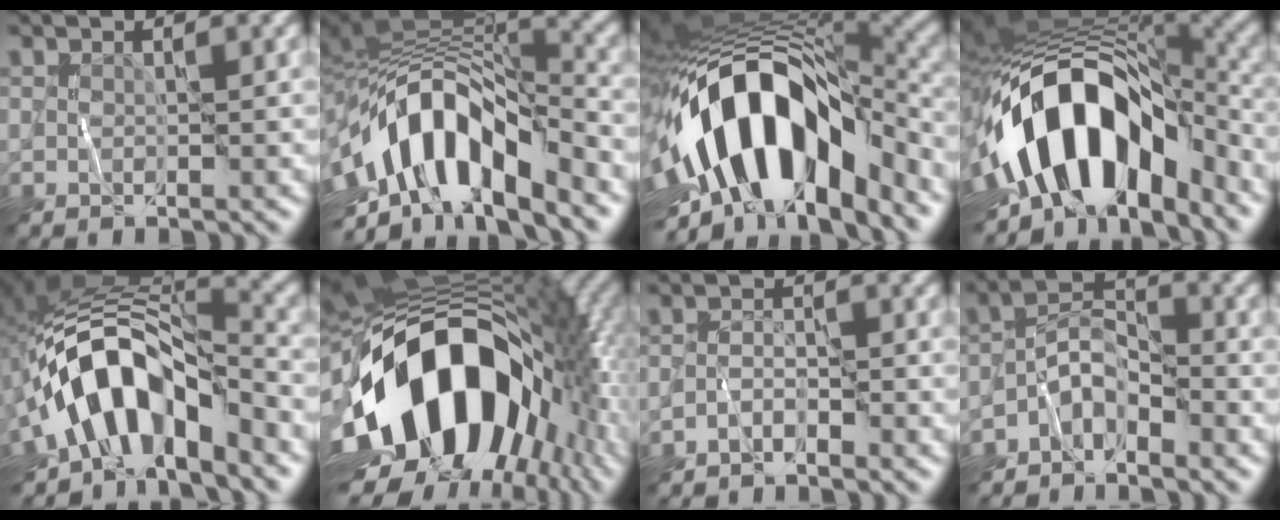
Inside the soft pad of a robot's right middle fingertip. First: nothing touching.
{"total": 12.5, "force": [-4.4, 6.2, 9.9], "torque": [-0.160, 0.005, -0.081]}
{"total": 15.9, "force": [-4.1, 8.4, 12.9], "torque": [-0.212, 0.011, -0.073]}
{"total": 14.4, "force": [-4.8, 8.2, 10.9], "torque": [-0.177, 0.012, -0.086]}
{"total": 11.3, "force": [-5.3, 5.7, 8.2], "torque": [-0.123, 0.013, -0.098]}
{"total": 18.7, "force": [-3.6, 11.7, 14.1], "torque": [-0.260, -0.021, -0.059]}
{"total": 1.5, "force": [-1.4, 0.4, 0.5], "torque": [-0.008, 0.008, -0.031]}
{"total": 3.9, "force": [-2.8, 1.9, 1.9], "torque": [-0.022, 0.009, -0.064]}